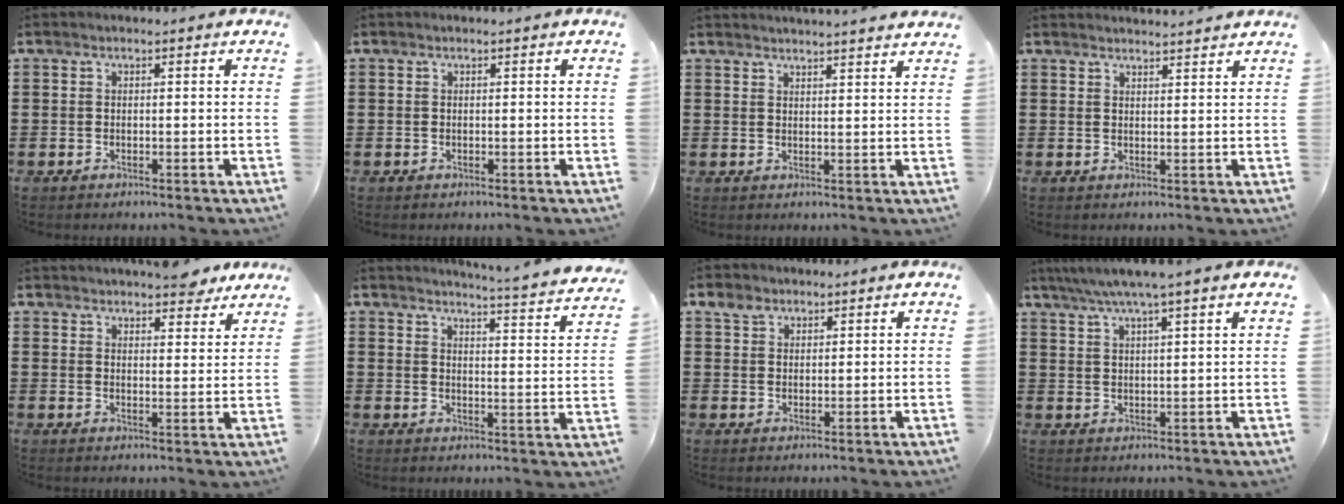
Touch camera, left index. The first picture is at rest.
{"total": 0.0}
{"total": 2.3, "force": [2.3, -0.4, 0.0], "torque": [-0.006, -0.008, 0.043]}
{"total": 2.0, "force": [2.0, -0.1, 0.0], "torque": [-0.006, -0.006, 0.039]}
{"total": 5.0, "force": [4.8, 0.9, 0.9], "torque": [-0.015, -0.017, 0.089]}
{"total": 4.2, "force": [4.0, -0.9, 0.9], "torque": [-0.029, -0.040, 0.062]}
{"total": 2.7, "force": [1.8, 1.8, 0.8], "torque": [-0.023, 0.007, 0.035]}
{"total": 4.1, "force": [3.1, -0.5, 2.6], "torque": [-0.058, -0.009, 0.052]}